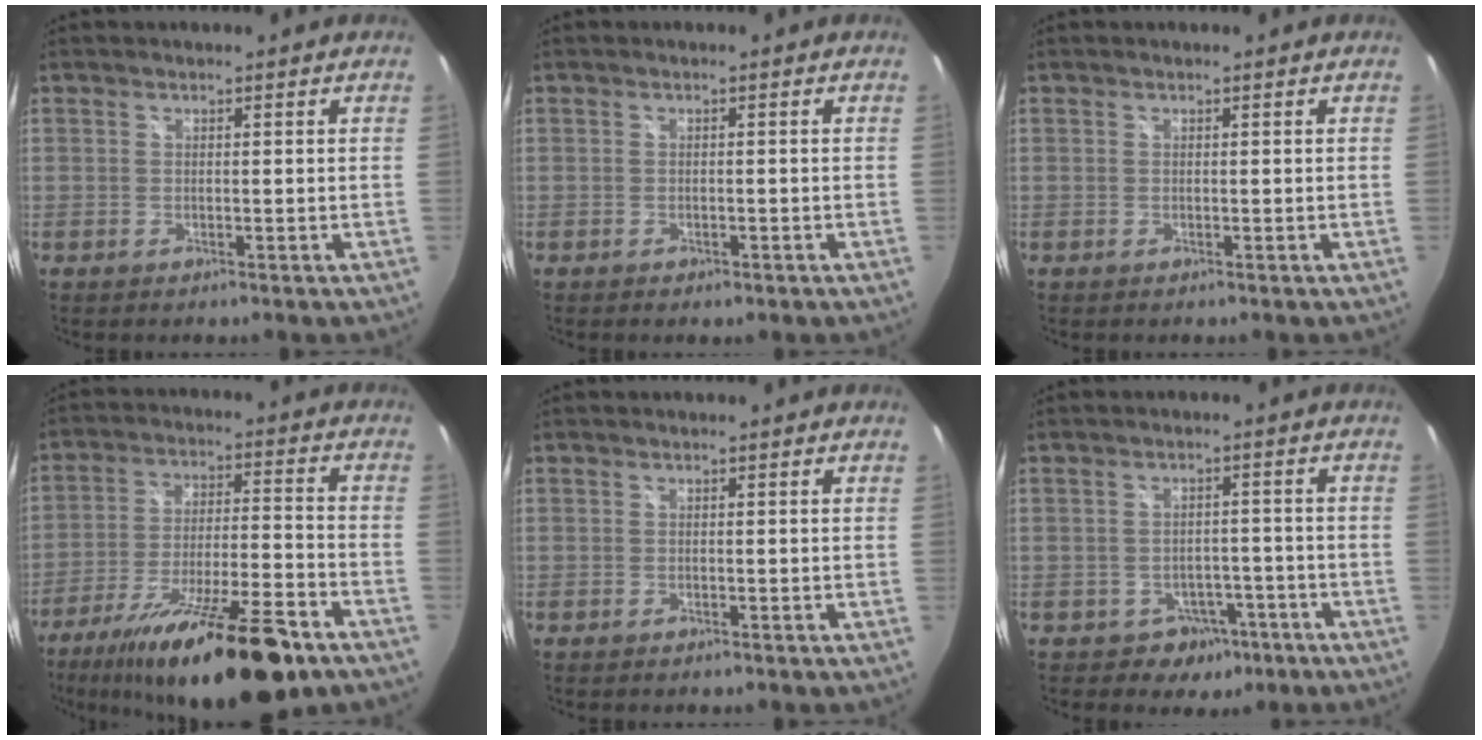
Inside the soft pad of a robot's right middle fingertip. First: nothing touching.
{"total": 1.5, "force": [-1.0, 0.8, 0.7], "torque": [-0.014, -0.003, -0.012]}
{"total": 0.0}
{"total": 23.3, "force": [-16.4, 4.8, 15.8], "torque": [-0.278, -0.039, -0.256]}
{"total": 0.0}
{"total": 5.3, "force": [-3.1, 4.2, 1.2], "torque": [-0.030, 0.020, -0.027]}